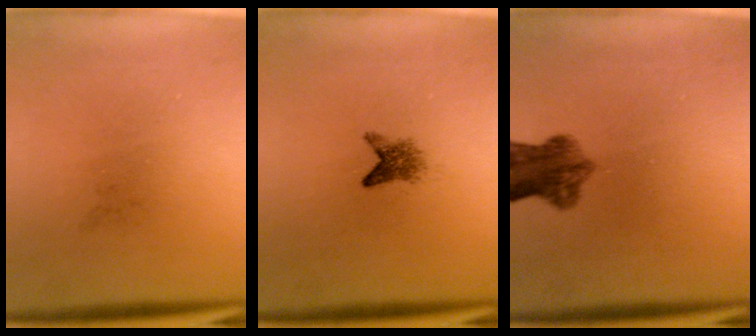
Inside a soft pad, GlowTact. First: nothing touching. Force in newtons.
{"total": 2.1}
{"total": 6.5}